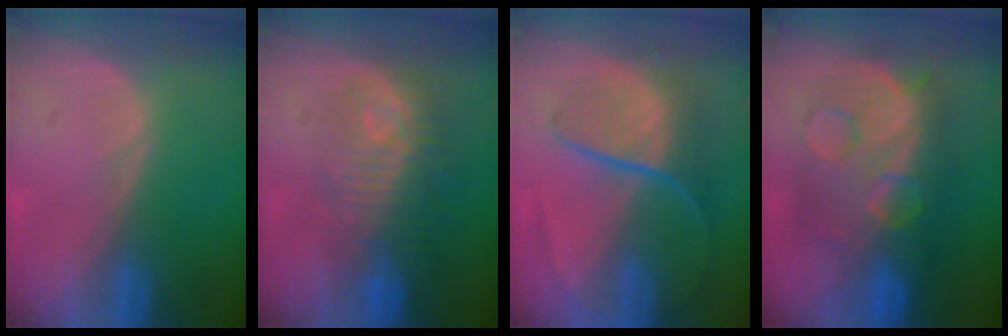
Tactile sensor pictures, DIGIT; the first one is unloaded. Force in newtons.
{"total": 9.7, "press": 8.9, "slide": 3.9}
{"total": 9.0, "press": 7.5, "slide": 5.0}
{"total": 12.1, "press": 12.0, "slide": 1.4}